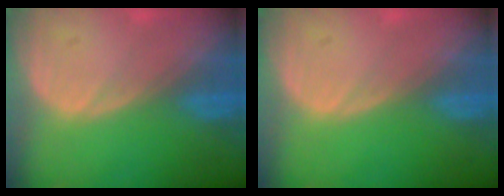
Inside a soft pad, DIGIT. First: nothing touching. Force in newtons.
{"total": 0.0}